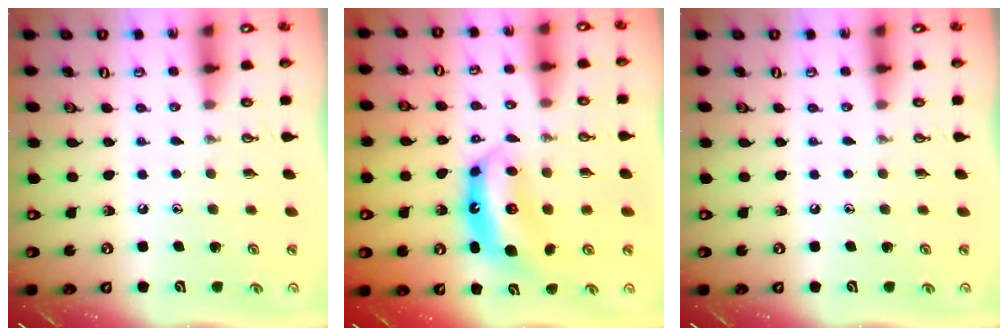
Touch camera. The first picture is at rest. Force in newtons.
{"total": 7.5, "press": 7.4, "slide": 0.6}
{"total": 0.0}